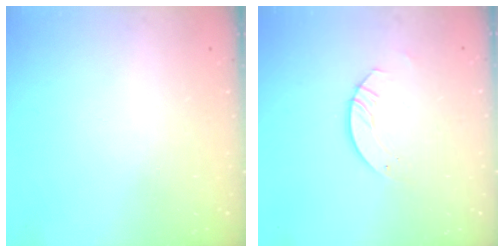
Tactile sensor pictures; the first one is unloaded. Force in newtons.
{"total": 3.5, "press": 3.5, "slide": 0.4}